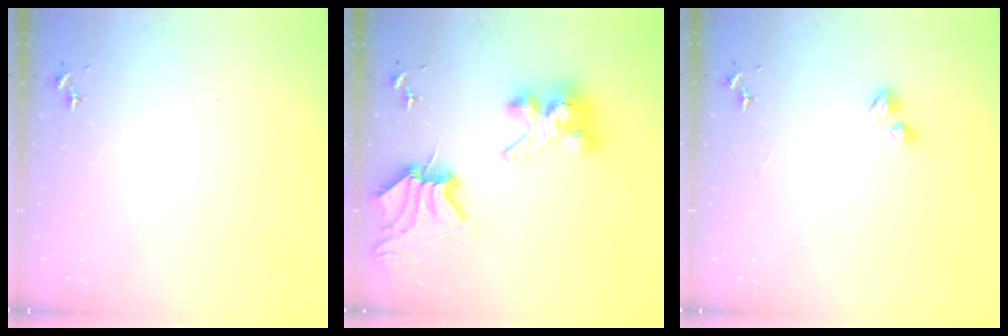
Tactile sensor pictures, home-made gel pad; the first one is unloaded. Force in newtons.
{"total": 11.1, "press": 11.1, "slide": 0.6}
{"total": 6.5, "press": 6.5, "slide": 0.7}